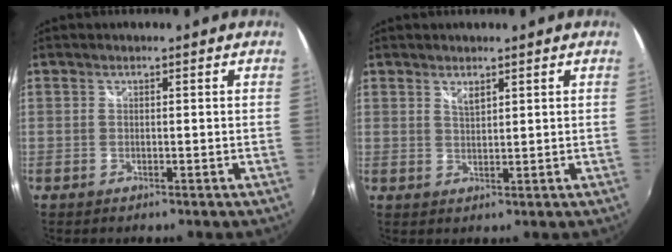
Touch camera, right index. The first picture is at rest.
{"total": 1.9, "force": [1.4, 0.6, 1.1], "torque": [-0.018, -0.002, 0.025]}